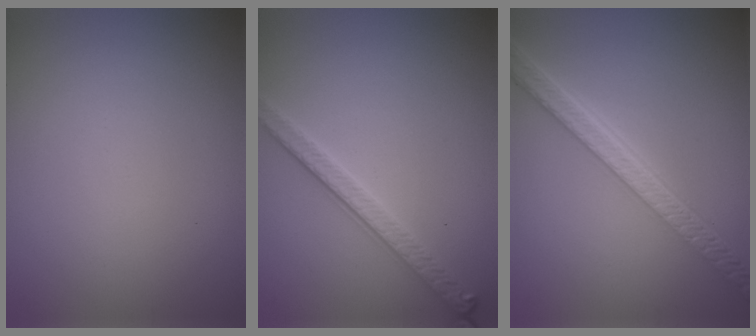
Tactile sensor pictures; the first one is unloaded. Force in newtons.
{"total": 2.8, "press": 2.5, "slide": 1.2}
{"total": 5.7, "press": 4.4, "slide": 3.7}